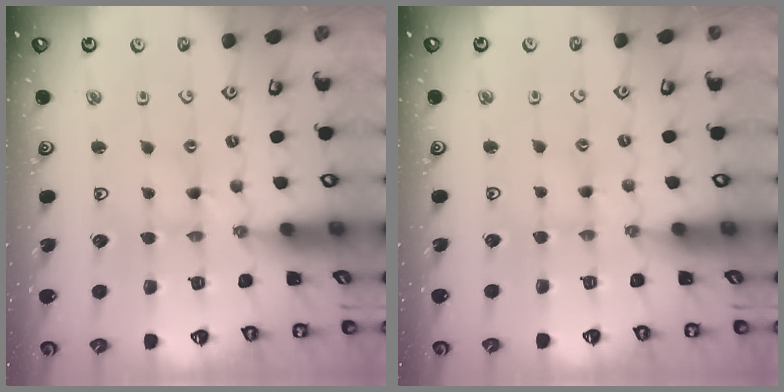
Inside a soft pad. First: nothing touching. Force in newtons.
{"total": 2.4, "press": 2.4, "slide": 0.4}